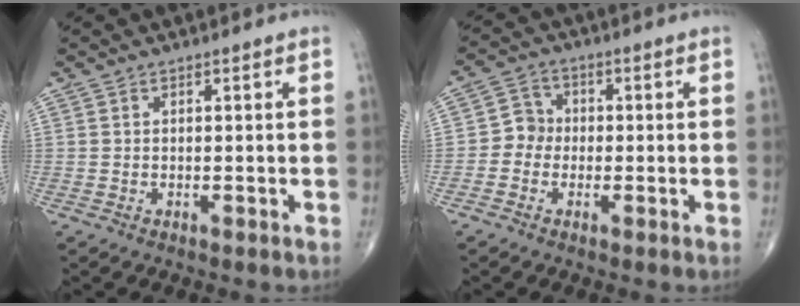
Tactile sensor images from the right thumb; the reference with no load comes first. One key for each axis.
{"total": 4.2, "fx": -1.0, "fy": 3.8, "fz": 1.4, "tx": 0.000, "ty": 0.014, "tz": -0.031}